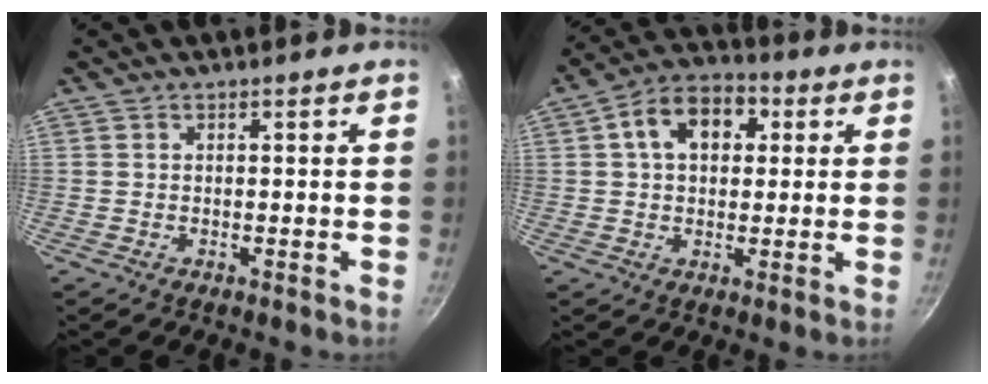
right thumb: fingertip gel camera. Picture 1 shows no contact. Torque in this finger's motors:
{"motor_torque": [0.07, 1.85, 0.69, -0.25, 0.31]}